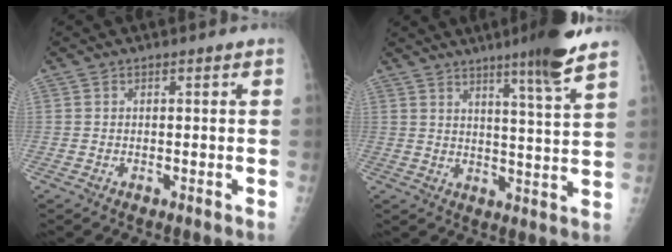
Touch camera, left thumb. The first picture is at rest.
{"total": 10.7, "force": [7.5, -0.3, 7.6], "torque": [-0.105, -0.045, 0.106]}